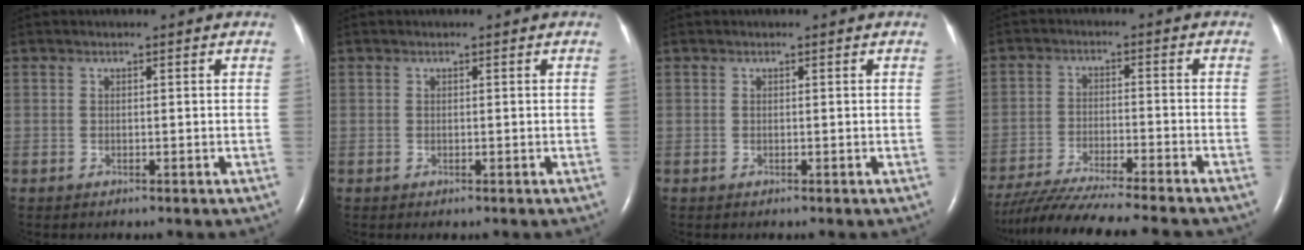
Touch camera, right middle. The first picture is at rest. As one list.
[{"total": 0.0}, {"total": 0.0}, {"total": 16.5, "force": [-14.6, -0.4, 7.6], "torque": [-0.129, -0.035, -0.233]}]